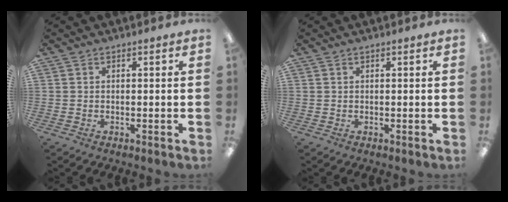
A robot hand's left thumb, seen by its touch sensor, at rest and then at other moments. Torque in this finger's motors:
{"motor_torque": [0.01, 0.02, 0.01, -0.18, 0.00]}